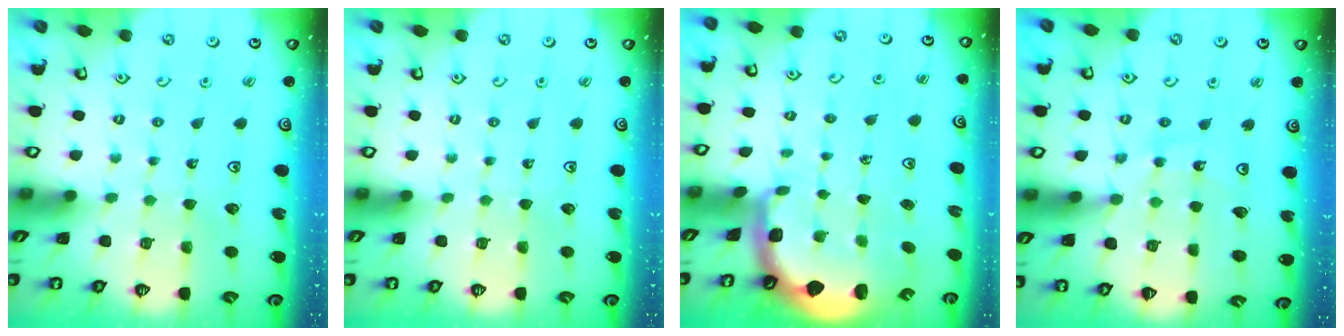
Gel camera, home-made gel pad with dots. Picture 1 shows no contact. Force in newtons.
{"total": 0.0}
{"total": 2.4, "press": 2.0, "slide": 1.2}
{"total": 11.6, "press": 11.5, "slide": 1.3}